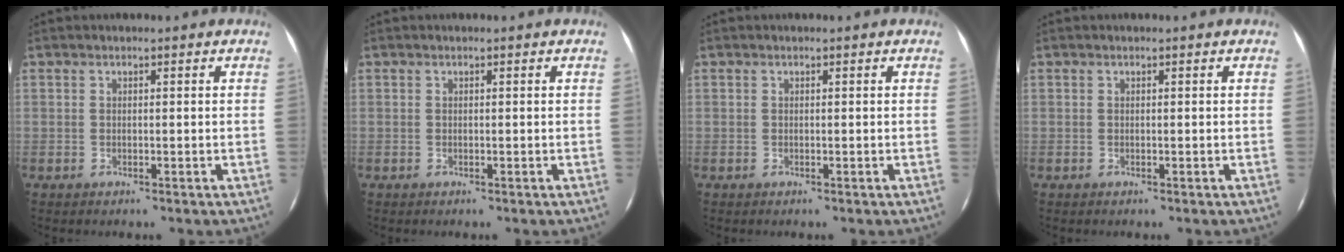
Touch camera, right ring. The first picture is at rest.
{"total": 0.0}
{"total": 0.0}
{"total": 0.0}